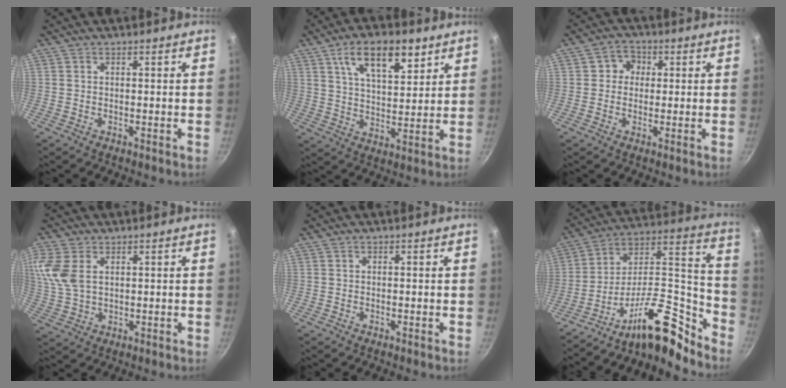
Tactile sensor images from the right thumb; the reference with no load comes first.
{"total": 13.0, "force": [7.0, 5.9, 9.3], "torque": [-0.124, -0.027, 0.117]}
{"total": 4.3, "force": [0.7, 3.9, 1.6], "torque": [0.007, 0.004, 0.003]}
{"total": 8.4, "force": [2.6, 5.2, 6.0], "torque": [-0.131, 0.000, 0.055]}
{"total": 0.0}
{"total": 18.9, "force": [-14.5, 5.8, 10.7], "torque": [-0.114, 0.128, -0.258]}